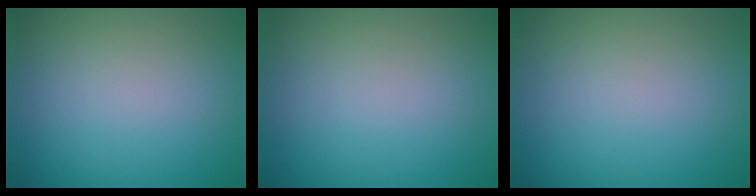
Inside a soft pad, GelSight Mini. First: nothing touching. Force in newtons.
{"total": 0.0}
{"total": 0.0}